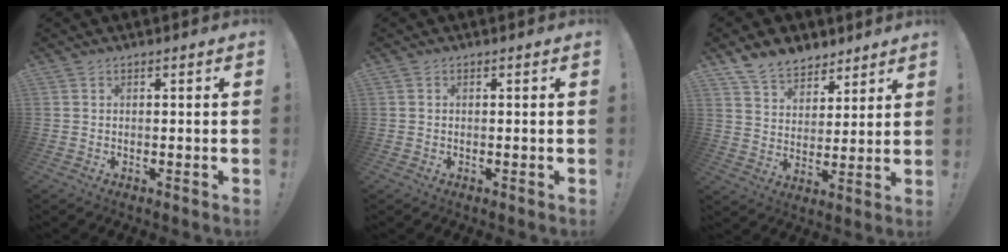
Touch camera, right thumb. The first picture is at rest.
{"total": 0.0}
{"total": 10.1, "force": [7.9, 5.8, 2.3], "torque": [-0.051, -0.055, 0.157]}